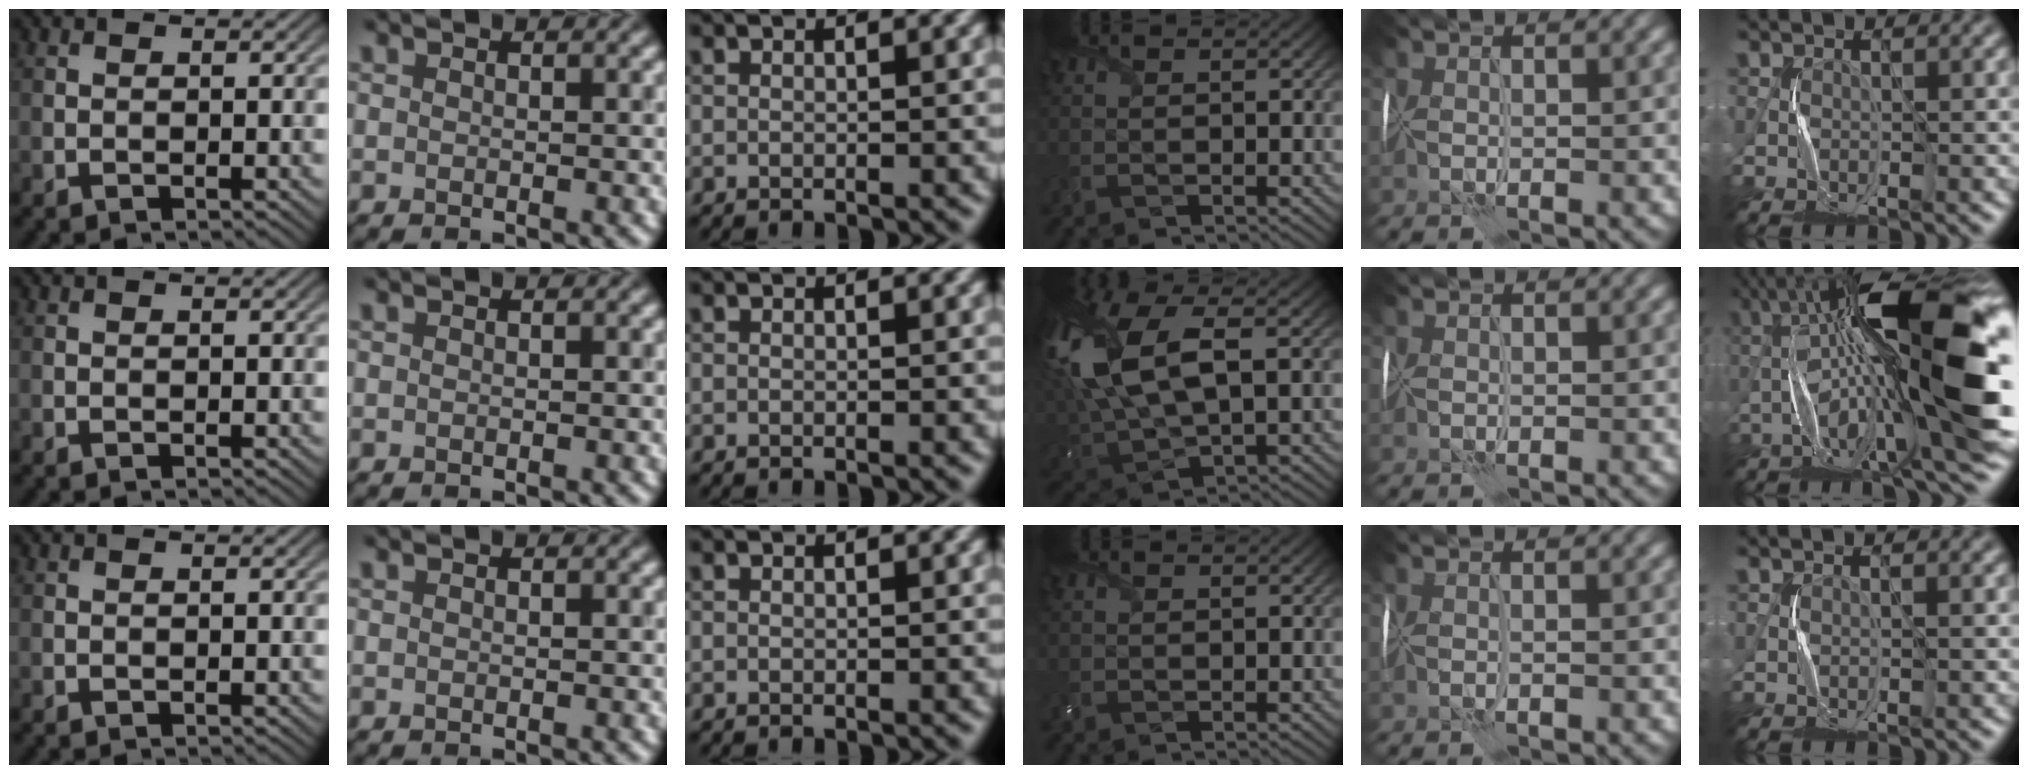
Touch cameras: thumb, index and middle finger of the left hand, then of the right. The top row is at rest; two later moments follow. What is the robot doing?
{"motion": "wrap", "object": "plastic wrap"}